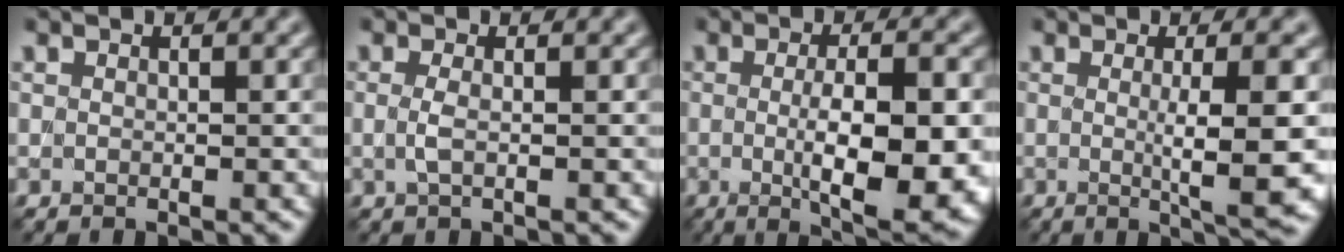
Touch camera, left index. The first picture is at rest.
{"total": 1.1, "force": [0.0, 0.3, 1.0], "torque": [-0.027, 0.000, -0.002]}
{"total": 9.5, "force": [-1.1, 2.7, 9.0], "torque": [-0.132, -0.016, -0.007]}
{"total": 6.5, "force": [-0.3, 1.1, 6.4], "torque": [-0.092, -0.006, 0.000]}